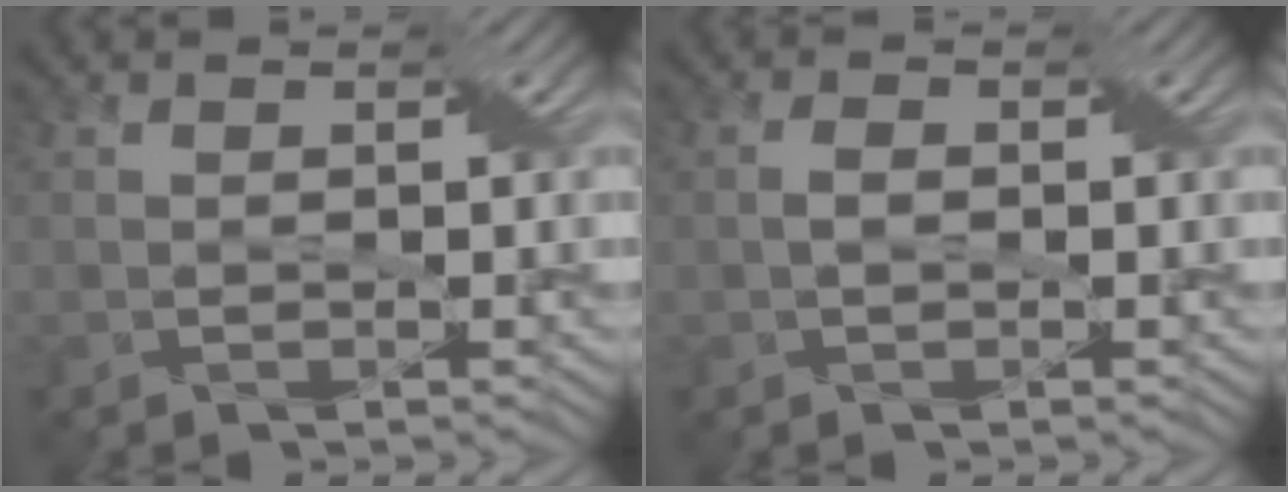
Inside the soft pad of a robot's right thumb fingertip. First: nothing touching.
{"total": 1.3, "force": [-0.1, 0.8, 1.0], "torque": [-0.019, 0.003, -0.002]}